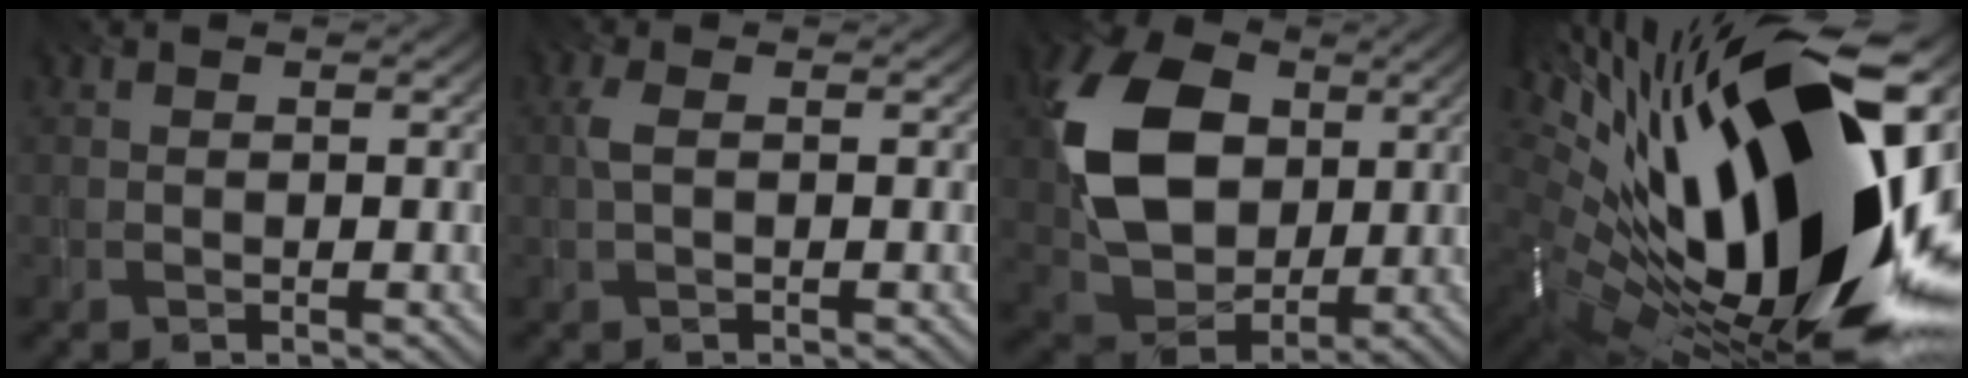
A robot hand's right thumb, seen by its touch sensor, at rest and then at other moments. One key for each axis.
{"total": 2.1, "fx": 0.2, "fy": 0.8, "fz": 2.0, "tx": -0.052, "ty": 0.004, "tz": 0.003}
{"total": 13.2, "fx": 2.8, "fy": 9.5, "fz": 8.8, "tx": -0.199, "ty": 0.009, "tz": 0.051}
{"total": 22.6, "fx": 1.7, "fy": 10.5, "fz": 20.0, "tx": -0.394, "ty": -0.028, "tz": 0.020}